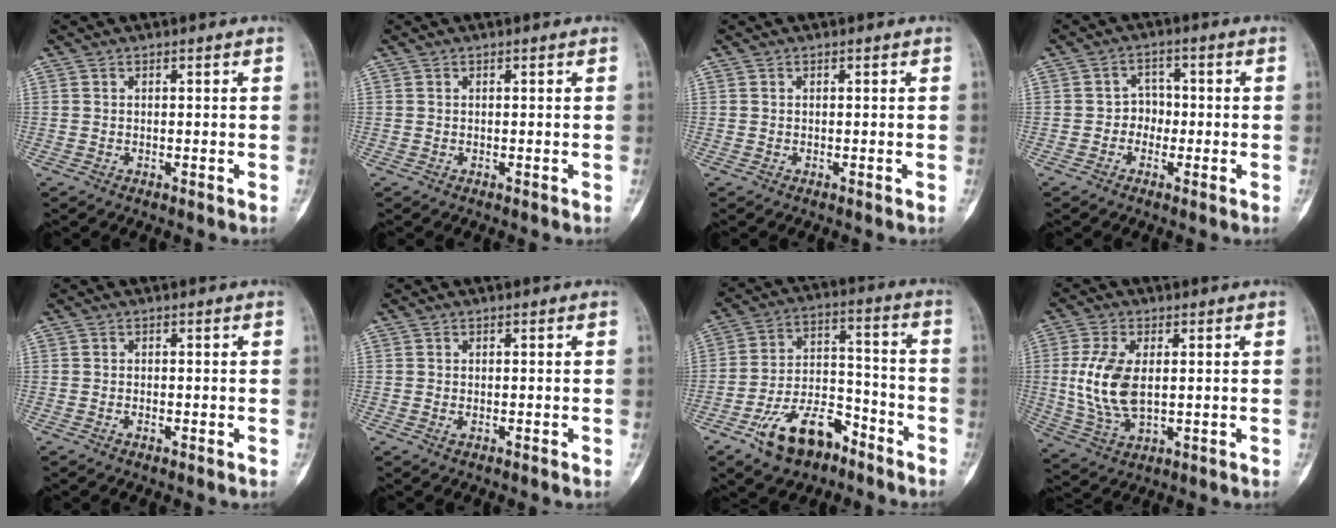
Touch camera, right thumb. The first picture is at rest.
{"total": 0.0}
{"total": 0.0}
{"total": 3.4, "force": [-1.0, 3.0, 1.3], "torque": [0.012, 0.013, -0.027]}
{"total": 0.7, "force": [-0.4, 0.3, 0.5], "torque": [-0.013, 0.004, -0.008]}
{"total": 0.6, "force": [-0.3, 0.2, 0.4], "torque": [-0.011, 0.000, -0.005]}
{"total": 14.4, "force": [-9.0, 7.6, 8.4], "torque": [-0.125, 0.074, -0.158]}
{"total": 10.6, "force": [0.8, 5.7, 9.0], "torque": [-0.193, -0.009, 0.023]}